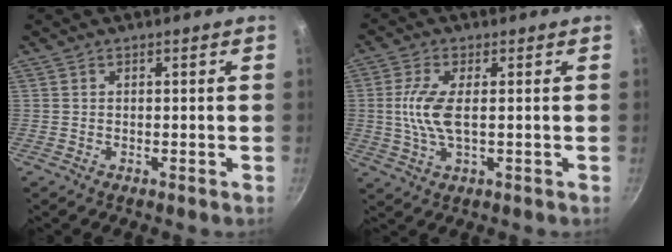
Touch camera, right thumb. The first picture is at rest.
{"total": 7.6, "force": [0.3, 2.9, 7.0], "torque": [-0.156, 0.001, 0.004]}